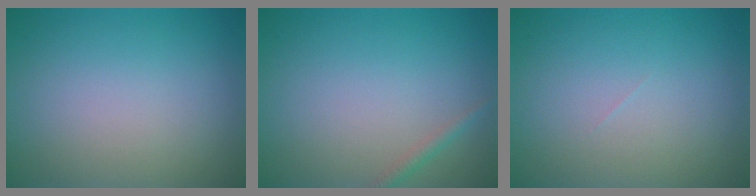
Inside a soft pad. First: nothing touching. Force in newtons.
{"total": 1.0, "press": 1.0, "slide": 0.0}
{"total": 0.0}